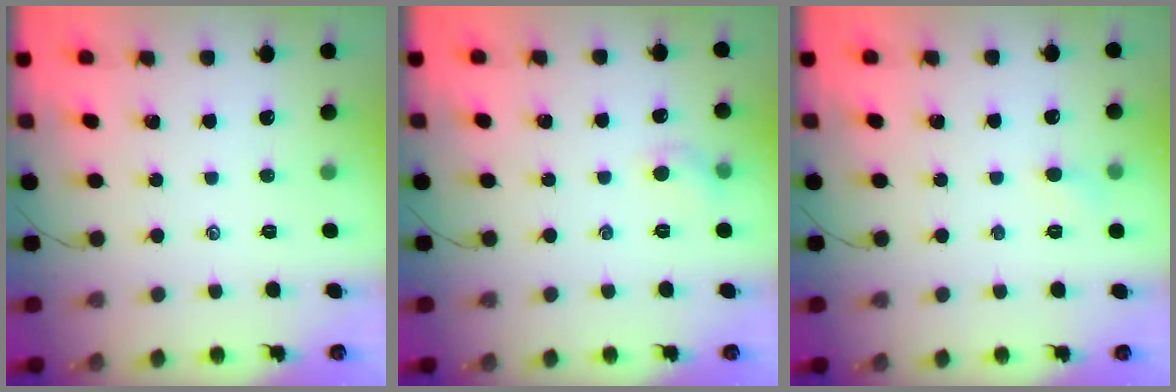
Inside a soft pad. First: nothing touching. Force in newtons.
{"total": 5.4, "press": 5.2, "slide": 1.5}
{"total": 3.0, "press": 2.8, "slide": 1.0}